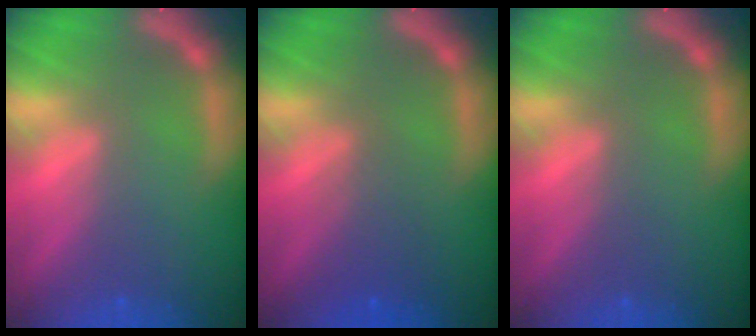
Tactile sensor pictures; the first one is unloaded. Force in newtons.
{"total": 2.5}
{"total": 0.0}